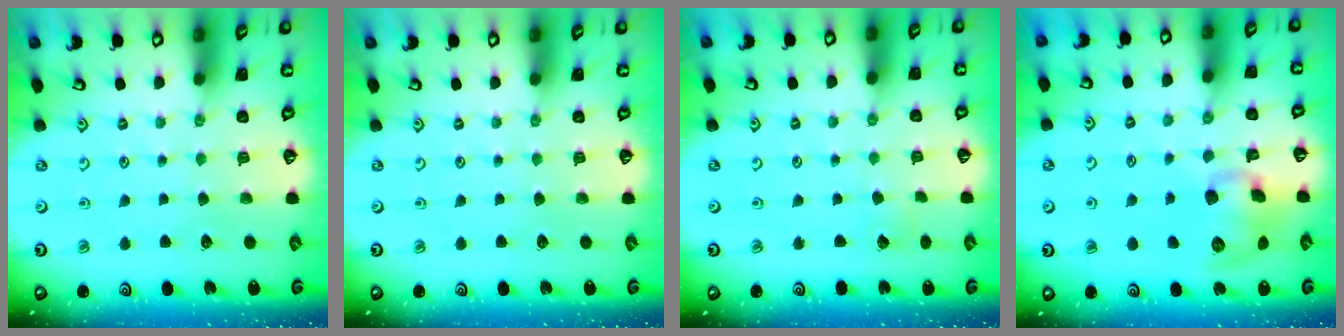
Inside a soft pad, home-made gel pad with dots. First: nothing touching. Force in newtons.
{"total": 0.0}
{"total": 2.2, "press": 2.2, "slide": 0.2}
{"total": 11.2, "press": 11.0, "slide": 2.1}